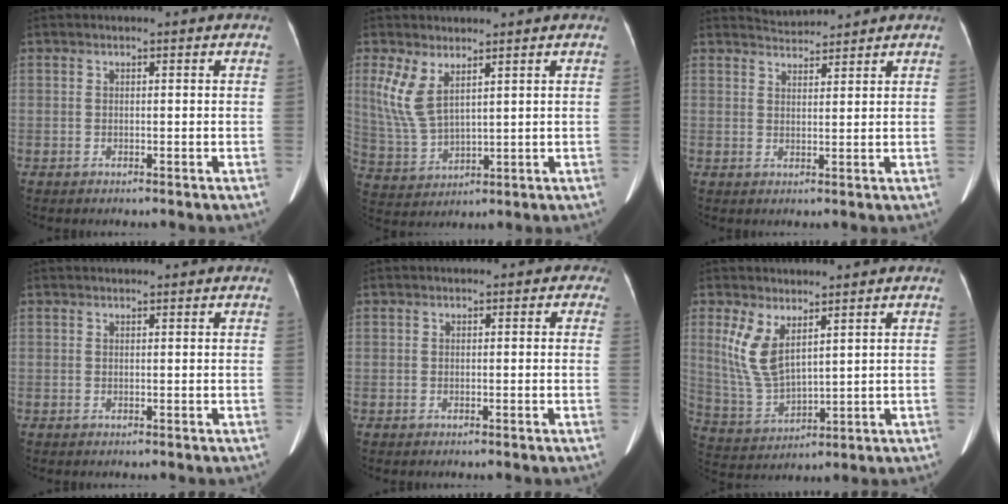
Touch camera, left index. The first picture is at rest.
{"total": 6.4, "force": [3.3, 2.5, 4.9], "torque": [-0.129, -0.003, 0.081]}
{"total": 2.8, "force": [2.7, -0.3, -0.6], "torque": [0.001, 0.009, 0.056]}
{"total": 1.5, "force": [1.4, 0.1, 0.4], "torque": [-0.004, 0.018, 0.021]}
{"total": 0.7, "force": [-0.4, 0.5, 0.0], "torque": [0.012, 0.002, -0.016]}
{"total": 7.4, "force": [3.5, 2.9, 5.8], "torque": [-0.140, -0.006, 0.086]}